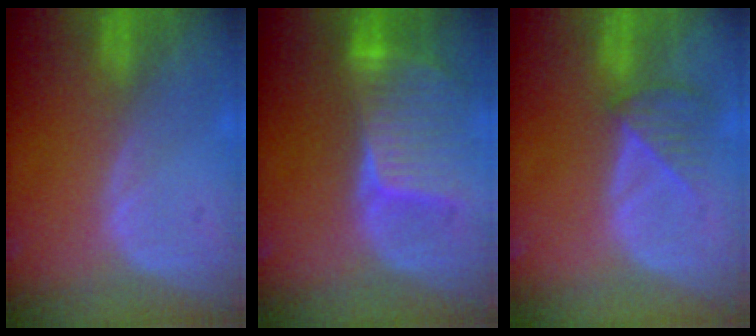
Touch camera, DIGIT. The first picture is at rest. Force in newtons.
{"total": 8.8, "press": 7.8, "slide": 4.1}
{"total": 3.6, "press": 3.4, "slide": 1.1}